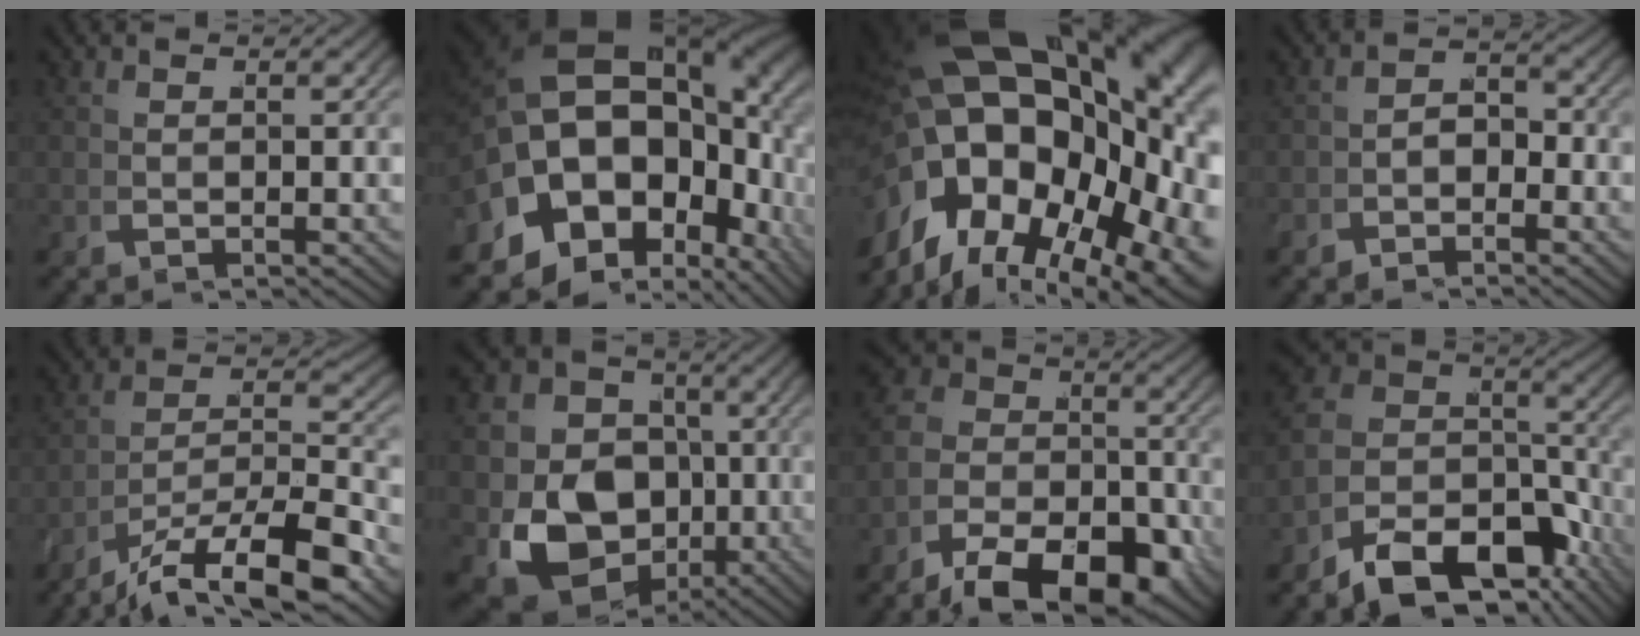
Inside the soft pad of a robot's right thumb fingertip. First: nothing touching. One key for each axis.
{"total": 22.5, "fx": 1.8, "fy": 15.9, "fz": 15.9, "tx": -0.279, "ty": -0.002, "tz": 0.012}
{"total": 24.4, "fx": 0.9, "fy": 16.7, "fz": 17.8, "tx": -0.317, "ty": -0.037, "tz": 0.013}
{"total": 2.4, "fx": -1.4, "fy": 1.5, "fz": 1.3, "tx": -0.013, "ty": -0.008, "tz": -0.027}
{"total": 10.8, "fx": -5.3, "fy": 5.5, "fz": 7.6, "tx": -0.122, "ty": -0.020, "tz": -0.085}
{"total": 16.1, "fx": -3.2, "fy": 13.2, "fz": 8.5, "tx": -0.191, "ty": -0.074, "tz": -0.038}
{"total": 11.5, "fx": -4.5, "fy": 7.4, "fz": 7.6, "tx": -0.114, "ty": -0.030, "tz": -0.076}
{"total": 12.0, "fx": -4.0, "fy": 7.1, "fz": 8.7, "tx": -0.150, "ty": -0.025, "tz": -0.053}